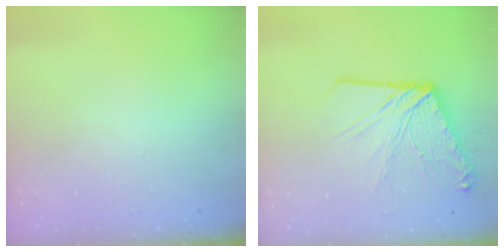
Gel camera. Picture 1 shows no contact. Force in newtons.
{"total": 12.8, "press": 12.7, "slide": 1.4}